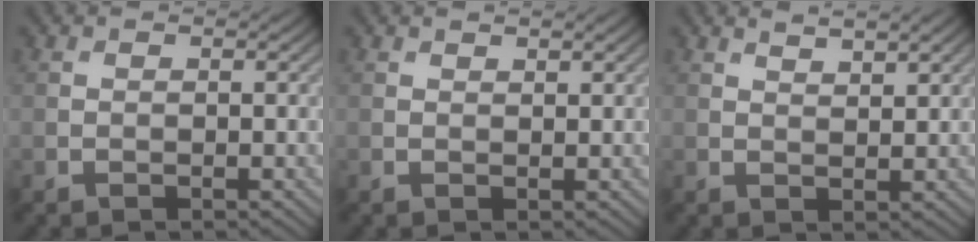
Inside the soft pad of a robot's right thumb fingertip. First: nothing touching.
{"total": 0.9, "force": [0.8, 0.1, 0.4], "torque": [-0.009, -0.001, 0.014]}
{"total": 2.6, "force": [2.0, 0.4, 1.7], "torque": [-0.027, -0.003, 0.040]}